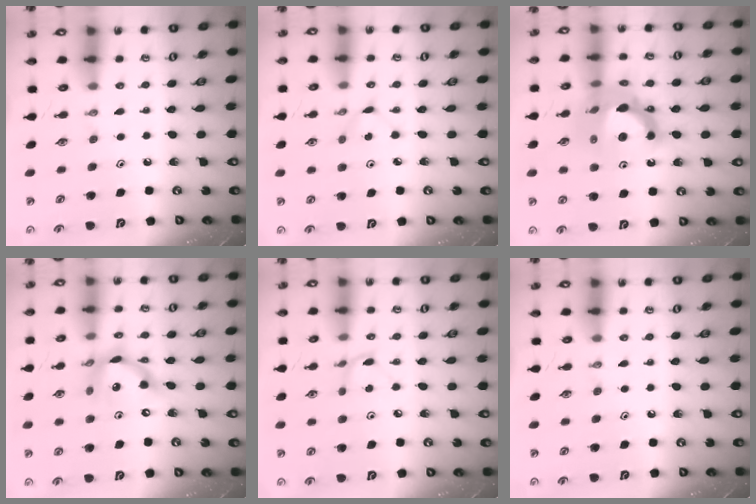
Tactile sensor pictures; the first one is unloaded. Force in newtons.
{"total": 1.5, "press": 1.4, "slide": 0.2}
{"total": 16.2, "press": 16.1, "slide": 1.9}
{"total": 12.5, "press": 12.5, "slide": 0.6}
{"total": 2.9, "press": 2.9, "slide": 0.4}
{"total": 0.0}